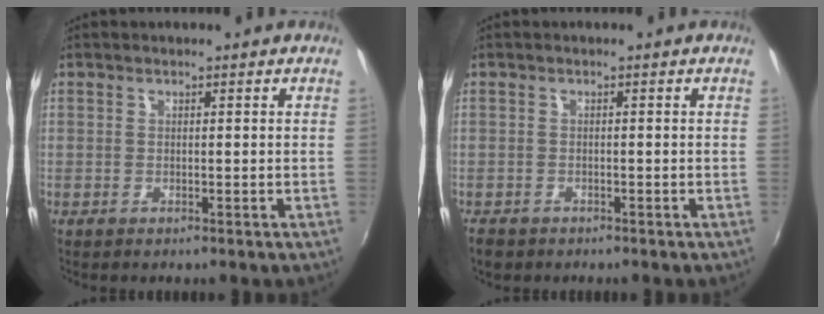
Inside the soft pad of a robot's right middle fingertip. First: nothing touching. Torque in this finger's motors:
{"motor_torque": [0.32, -0.29, 0.08, 0.02]}